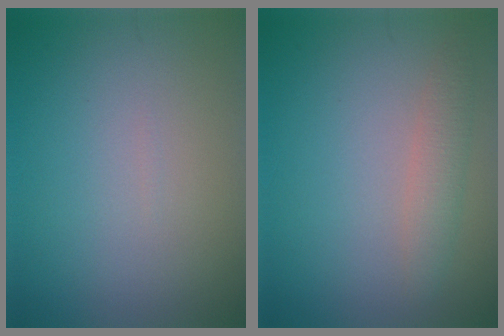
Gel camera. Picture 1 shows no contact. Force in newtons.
{"total": 2.0, "press": 2.0, "slide": 0.1}